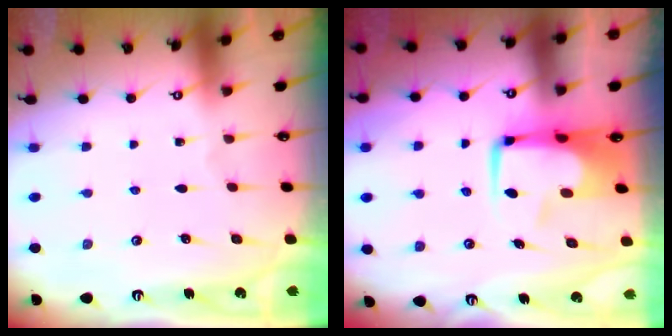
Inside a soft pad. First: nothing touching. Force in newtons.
{"total": 7.9, "press": 7.8, "slide": 1.3}